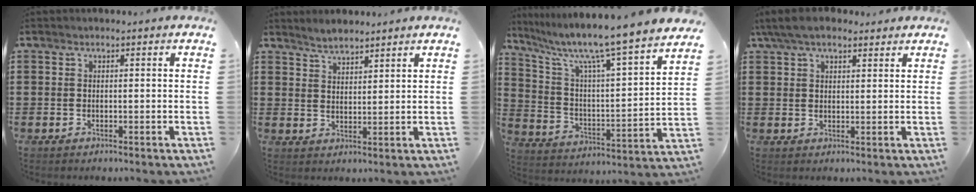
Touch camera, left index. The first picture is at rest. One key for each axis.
{"total": 2.8, "fx": 2.8, "fy": 0.5, "fz": 0.1, "tx": -0.010, "ty": -0.001, "tz": 0.053}
{"total": 9.0, "fx": 7.6, "fy": -0.4, "fz": 4.7, "tx": -0.125, "ty": -0.065, "tz": 0.115}
{"total": 5.4, "fx": 4.0, "fy": 1.9, "fz": 3.0, "tx": -0.069, "ty": 0.003, "tz": 0.076}